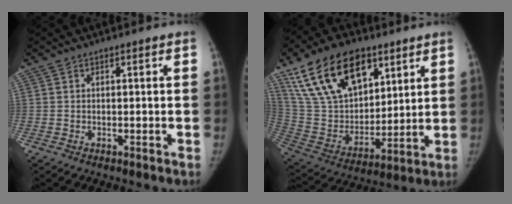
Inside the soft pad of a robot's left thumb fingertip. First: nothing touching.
{"total": 24.0, "force": [13.3, 13.6, 14.6], "torque": [-0.242, -0.032, 0.248]}